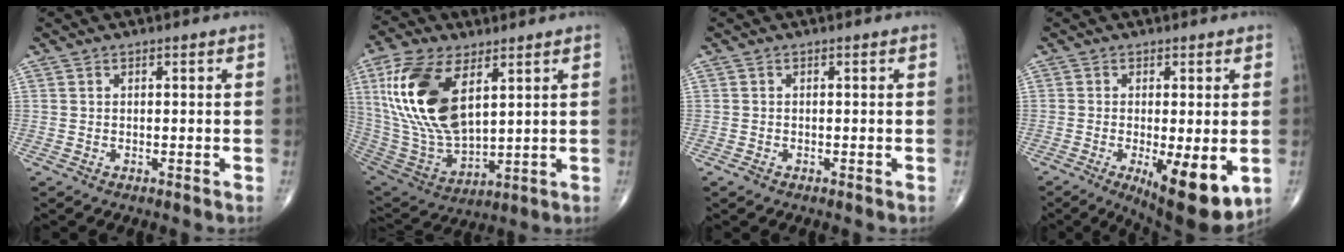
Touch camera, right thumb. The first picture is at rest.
{"total": 20.8, "force": [6.9, 10.5, 16.6], "torque": [-0.337, -0.028, 0.138]}
{"total": 0.6, "force": [-0.4, 0.4, 0.3], "torque": [-0.005, 0.000, -0.008]}
{"total": 12.0, "force": [-3.3, 3.7, 10.9], "torque": [-0.157, -0.024, -0.041]}